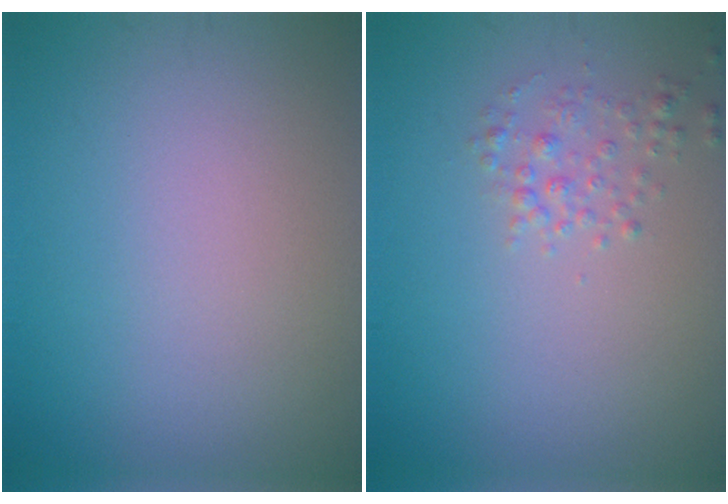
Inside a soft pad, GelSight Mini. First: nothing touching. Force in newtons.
{"total": 1.6, "press": 1.6, "slide": 0.1}